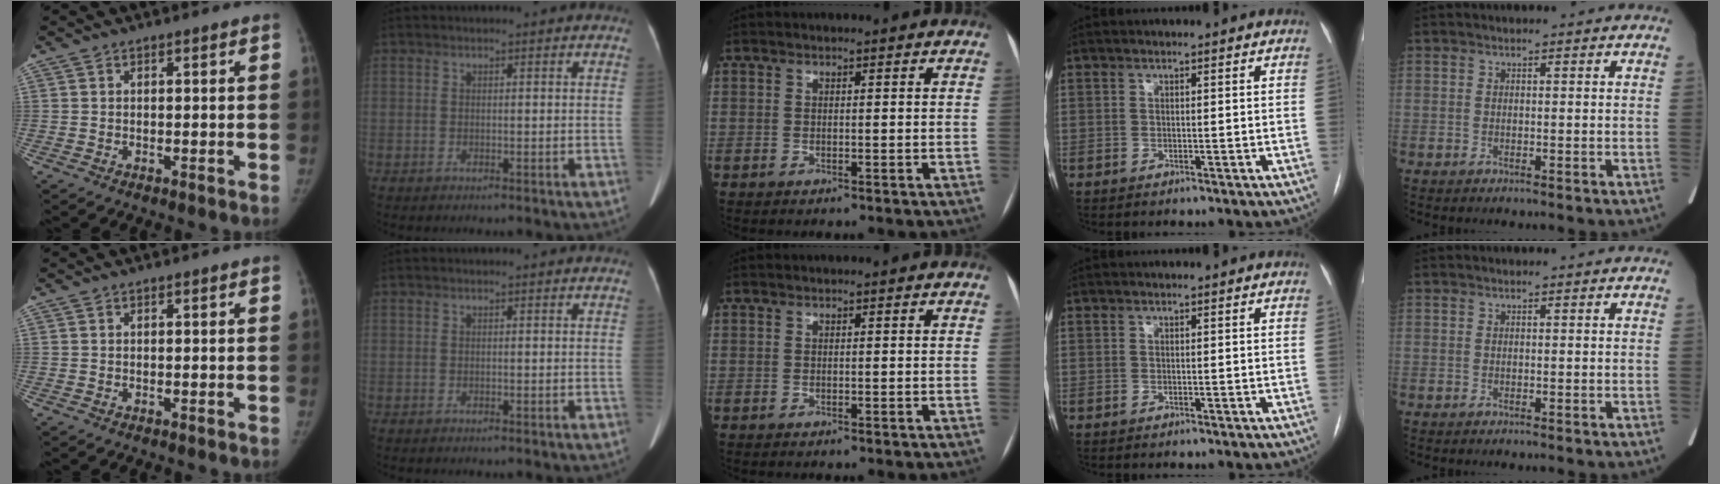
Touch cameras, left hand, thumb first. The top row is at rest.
{}